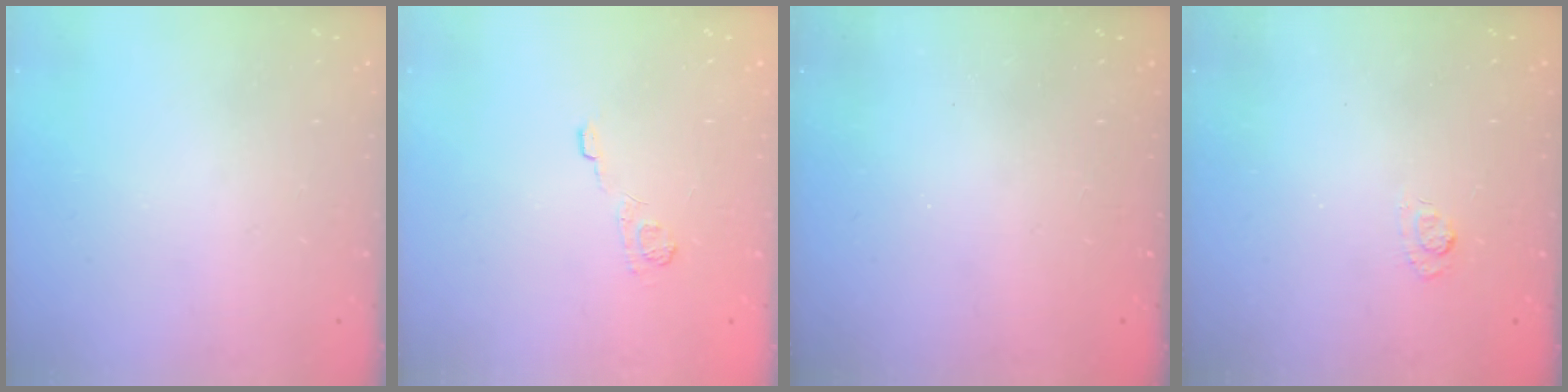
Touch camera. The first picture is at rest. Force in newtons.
{"total": 8.5, "press": 8.4, "slide": 1.5}
{"total": 2.4, "press": 2.2, "slide": 0.8}
{"total": 2.7, "press": 2.3, "slide": 1.5}